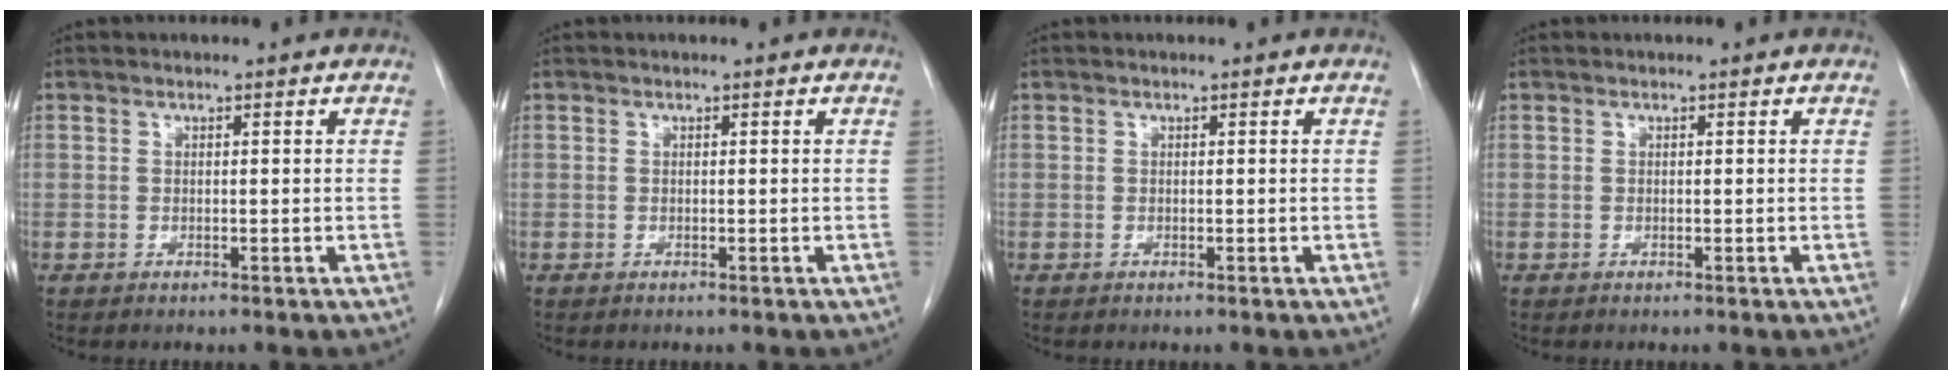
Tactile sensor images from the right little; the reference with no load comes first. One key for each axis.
{"total": 0.0}
{"total": 0.0}
{"total": 0.0}